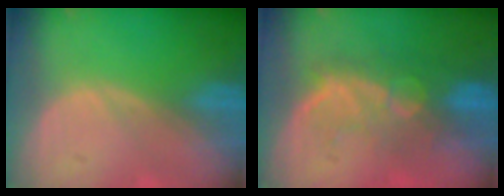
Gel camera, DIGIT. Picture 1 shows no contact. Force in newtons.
{"total": 9.9, "press": 8.4, "slide": 5.1}